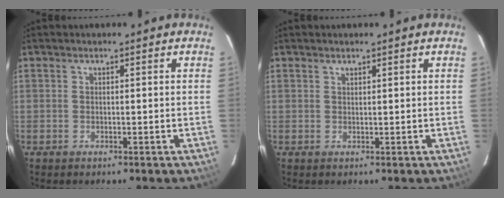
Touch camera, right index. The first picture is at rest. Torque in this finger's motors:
{"motor_torque": [-0.33, 0.24, -0.03, 0.00]}